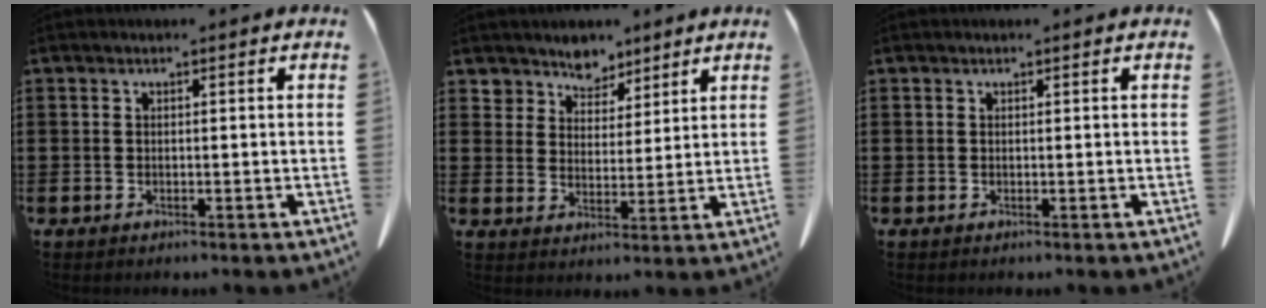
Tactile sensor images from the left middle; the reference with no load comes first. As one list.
[{"total": 5.3, "force": [4.6, 2.6, -0.2], "torque": [-0.027, -0.024, 0.085]}, {"total": 0.0}]